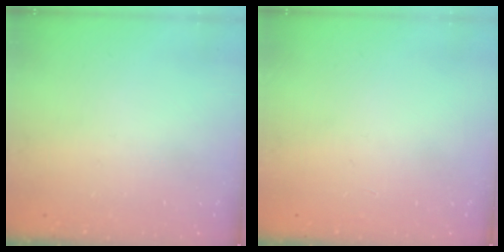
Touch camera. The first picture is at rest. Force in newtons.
{"total": 0.0}